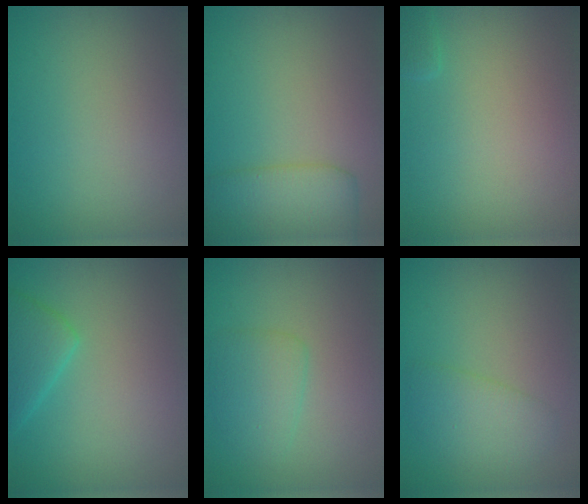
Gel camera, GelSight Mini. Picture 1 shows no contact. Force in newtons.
{"total": 4.7, "press": 4.7, "slide": 0.2}
{"total": 0.7, "press": 0.7, "slide": 0.1}
{"total": 3.1, "press": 3.1, "slide": 0.1}
{"total": 2.5, "press": 2.5, "slide": 0.2}
{"total": 2.7, "press": 2.7, "slide": 0.3}